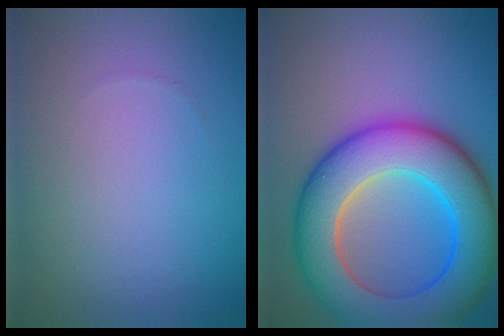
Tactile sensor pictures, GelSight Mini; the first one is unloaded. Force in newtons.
{"total": 11.3, "press": 11.3, "slide": 0.3}